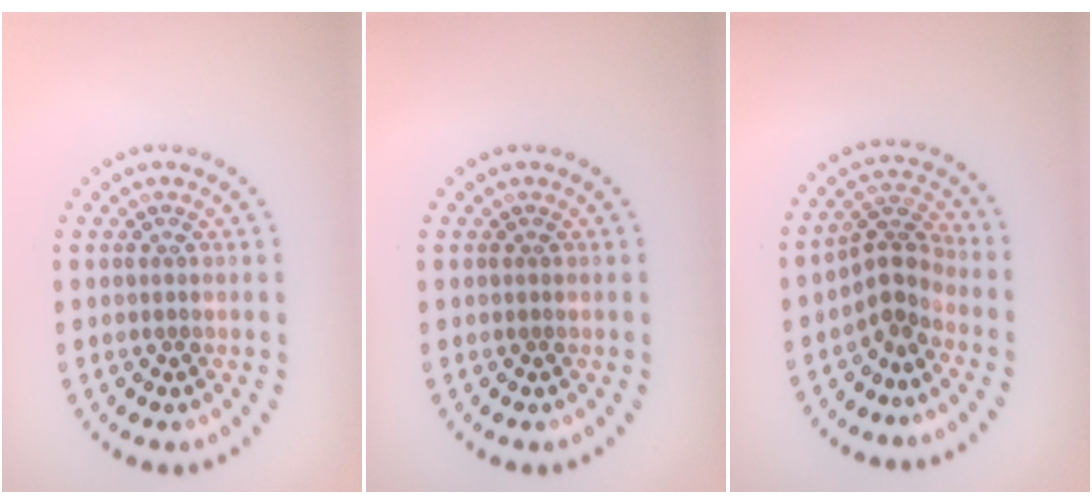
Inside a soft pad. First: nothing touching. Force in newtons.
{"total": 0.0}
{"total": 2.9, "press": 2.1, "slide": 2.0}